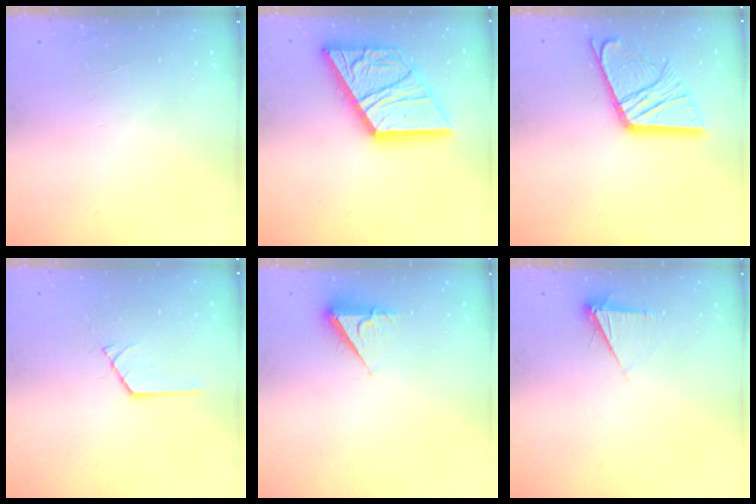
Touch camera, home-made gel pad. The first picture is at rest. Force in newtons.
{"total": 25.6, "press": 25.4, "slide": 2.9}
{"total": 17.4, "press": 17.3, "slide": 1.8}
{"total": 1.2, "press": 1.2, "slide": 0.1}
{"total": 4.4, "press": 4.3, "slide": 0.8}
{"total": 3.4, "press": 3.3, "slide": 0.5}